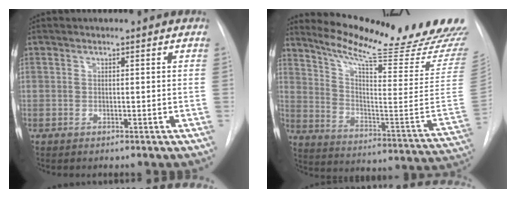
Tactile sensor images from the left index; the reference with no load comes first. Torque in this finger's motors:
{"motor_torque": [0.85, -1.29, 0.05, 0.00]}